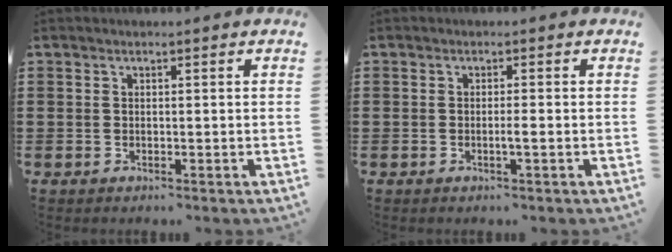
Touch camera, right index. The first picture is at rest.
{"total": 1.3, "force": [-0.5, -0.1, 1.2], "torque": [-0.020, -0.003, -0.010]}